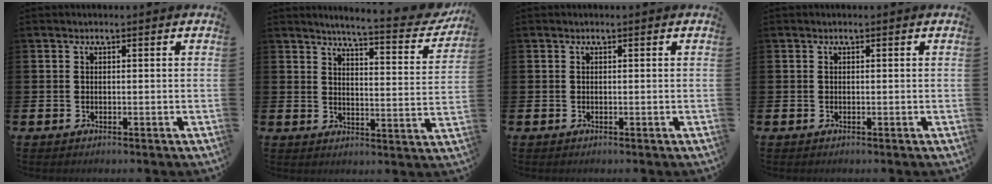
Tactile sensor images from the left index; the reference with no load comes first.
{"total": 5.2, "force": [4.9, 0.2, 1.6], "torque": [-0.043, -0.043, 0.077]}
{"total": 0.0}
{"total": 0.0}